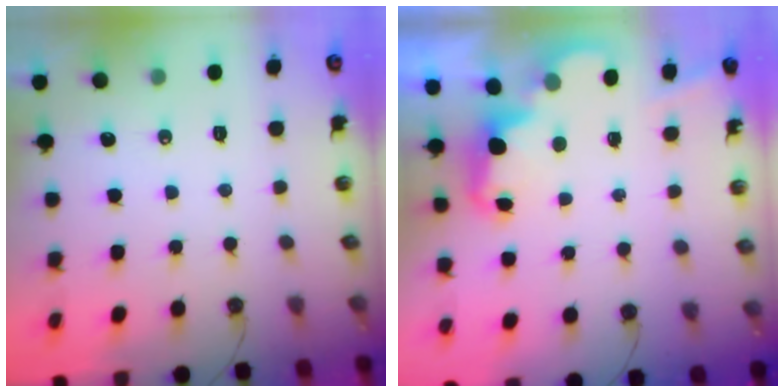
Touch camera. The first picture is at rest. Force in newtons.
{"total": 2.3, "press": 2.3, "slide": 0.5}